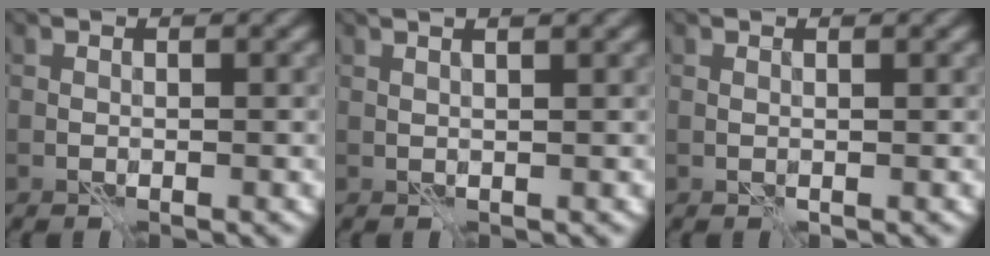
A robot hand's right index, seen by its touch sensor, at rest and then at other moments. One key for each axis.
{"total": 3.2, "fx": 2.0, "fy": 1.0, "fz": 2.3, "tx": -0.025, "ty": 0.026, "tz": 0.006}
{"total": 0.0}